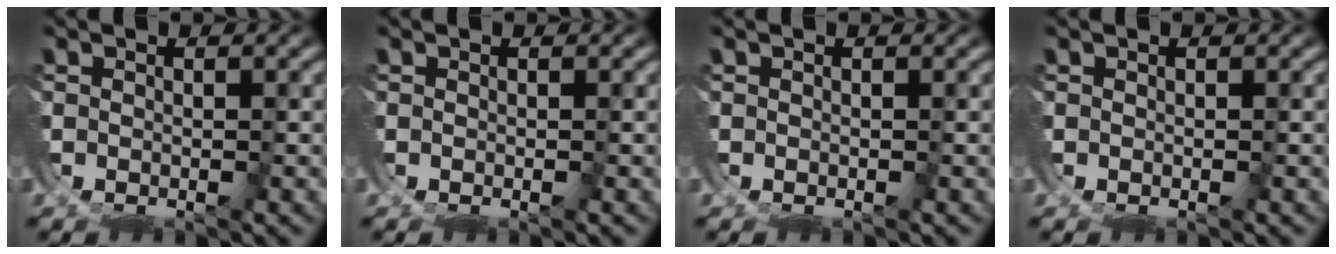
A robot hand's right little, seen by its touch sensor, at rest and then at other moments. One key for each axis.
{"total": 0.0}
{"total": 0.0}
{"total": 0.0}